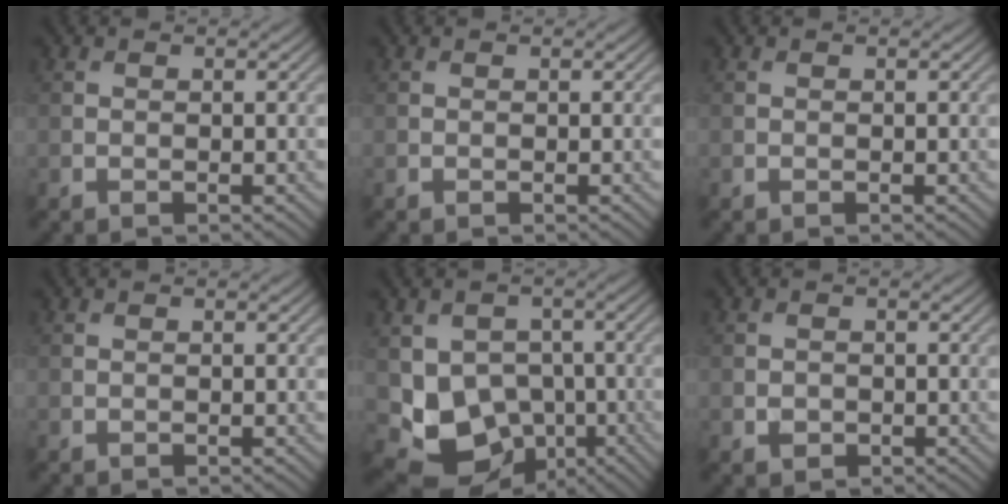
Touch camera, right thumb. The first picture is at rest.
{"total": 0.0}
{"total": 0.0}
{"total": 0.0}
{"total": 8.9, "force": [-2.3, 7.4, 4.4], "torque": [-0.097, -0.030, -0.039]}
{"total": 1.0, "force": [-0.4, 0.9, 0.2], "torque": [-0.006, -0.001, -0.007]}